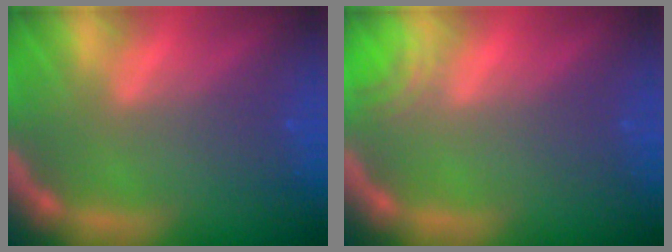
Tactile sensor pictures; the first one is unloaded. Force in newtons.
{"total": 1.5}